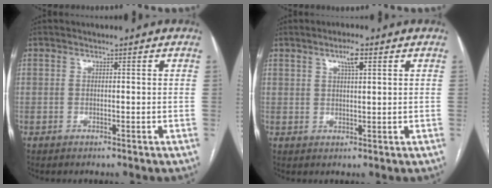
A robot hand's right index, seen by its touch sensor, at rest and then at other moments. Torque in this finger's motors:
{"motor_torque": [0.23, 0.12, 0.06, 0.05]}